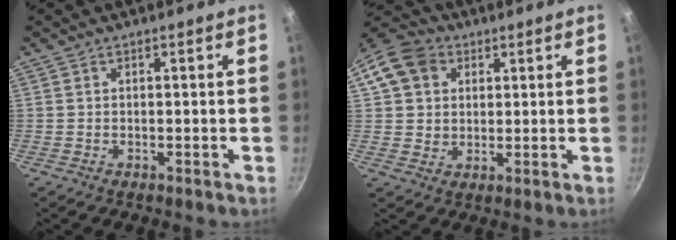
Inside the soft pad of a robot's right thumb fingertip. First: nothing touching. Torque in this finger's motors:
{"motor_torque": [-1.03, 1.17, 0.22, -0.29, 0.08]}